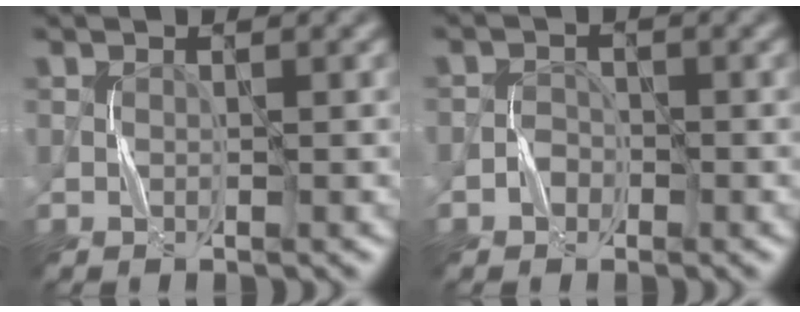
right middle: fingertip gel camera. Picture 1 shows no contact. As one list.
[{"total": 1.0, "force": [-0.7, 0.8, 0.0], "torque": [0.003, 0.005, -0.013]}]